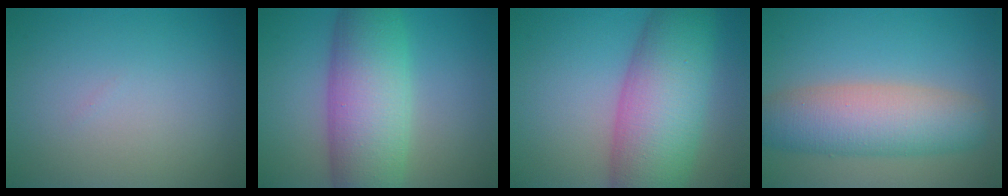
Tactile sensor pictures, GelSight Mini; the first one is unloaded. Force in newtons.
{"total": 9.3, "press": 9.3, "slide": 0.2}
{"total": 10.9, "press": 10.9, "slide": 0.4}
{"total": 7.1, "press": 7.1, "slide": 0.1}